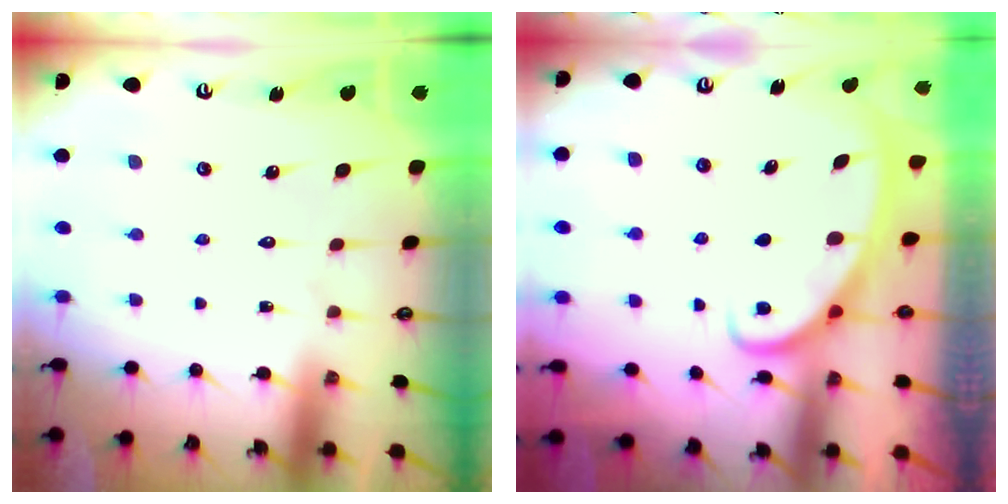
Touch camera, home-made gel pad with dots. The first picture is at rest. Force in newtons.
{"total": 2.8, "press": 2.8, "slide": 0.4}